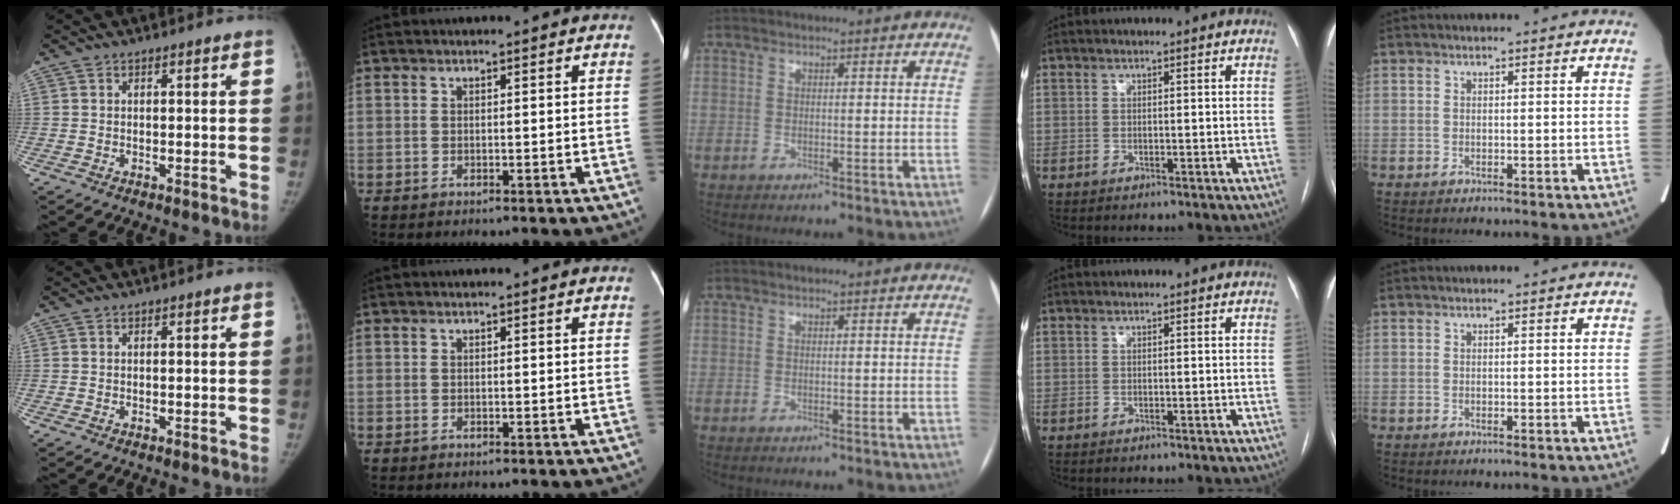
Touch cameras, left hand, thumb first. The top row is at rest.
{}